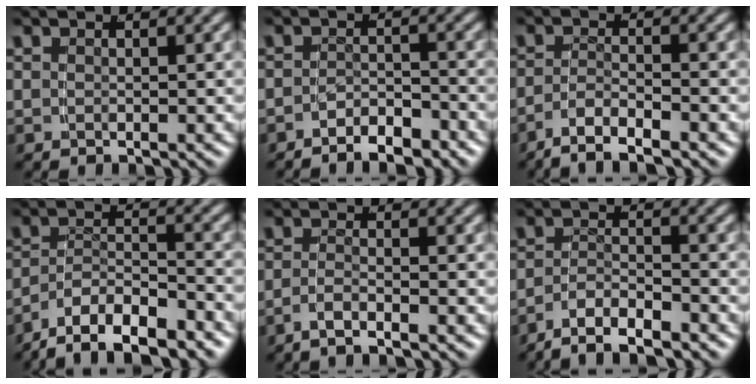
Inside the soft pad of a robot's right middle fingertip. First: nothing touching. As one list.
[{"total": 3.6, "force": [-3.4, 0.6, 0.8], "torque": [-0.005, -0.004, -0.058]}, {"total": 3.8, "force": [-3.3, 0.7, 1.8], "torque": [-0.036, -0.010, -0.051]}, {"total": 8.0, "force": [-6.4, 3.7, 3.1], "torque": [-0.054, -0.016, -0.104]}, {"total": 2.1, "force": [-1.8, -0.4, 1.0], "torque": [-0.022, -0.005, -0.031]}, {"total": 4.4, "force": [-3.9, 1.2, 1.7], "torque": [-0.030, -0.009, -0.063]}]